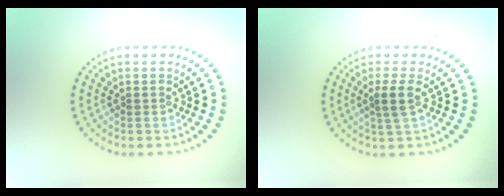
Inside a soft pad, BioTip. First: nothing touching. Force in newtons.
{"total": 2.0, "press": 1.6, "slide": 1.1}